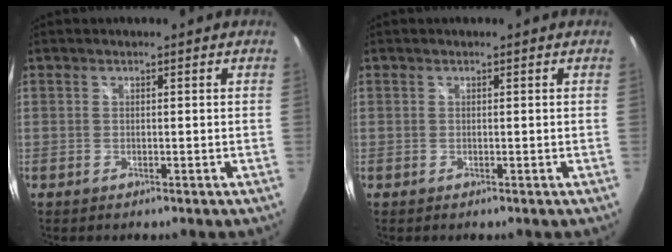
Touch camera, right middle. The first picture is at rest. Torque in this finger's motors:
{"motor_torque": [0.00, 0.00, 0.00, 0.01]}